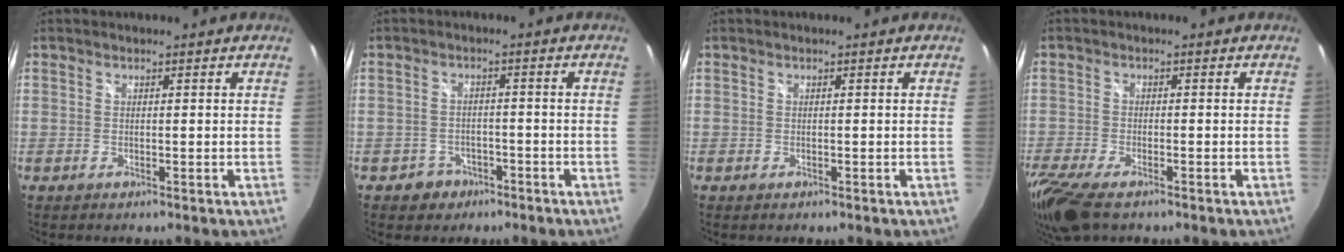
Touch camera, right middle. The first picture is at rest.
{"total": 4.1, "force": [-2.5, 3.2, 0.5], "torque": [-0.022, 0.011, -0.032]}
{"total": 0.0}
{"total": 10.3, "force": [-7.3, 3.5, 6.3], "torque": [-0.155, -0.048, -0.141]}